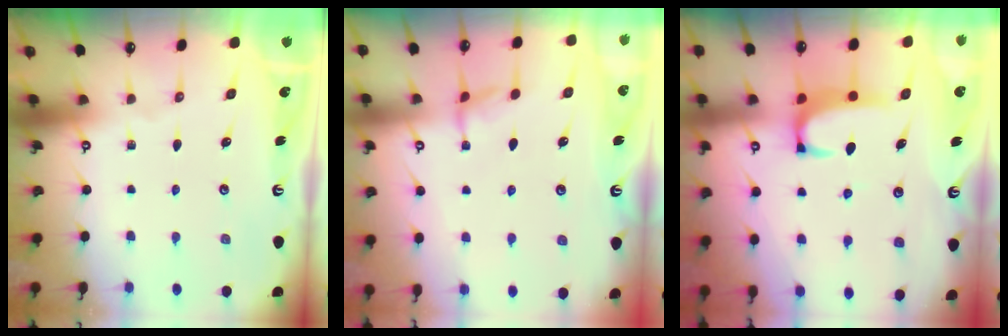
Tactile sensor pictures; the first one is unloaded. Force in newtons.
{"total": 1.9, "press": 1.9, "slide": 0.5}
{"total": 1.9, "press": 1.9, "slide": 0.3}